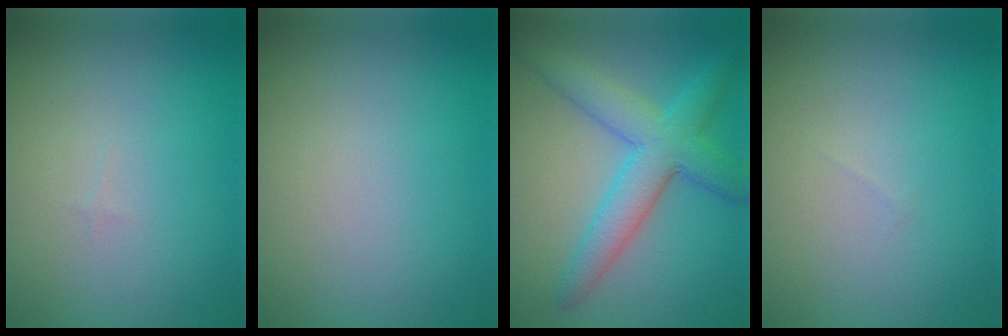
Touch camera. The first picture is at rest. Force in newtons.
{"total": 0.0}
{"total": 5.7, "press": 5.7, "slide": 0.2}
{"total": 0.0}